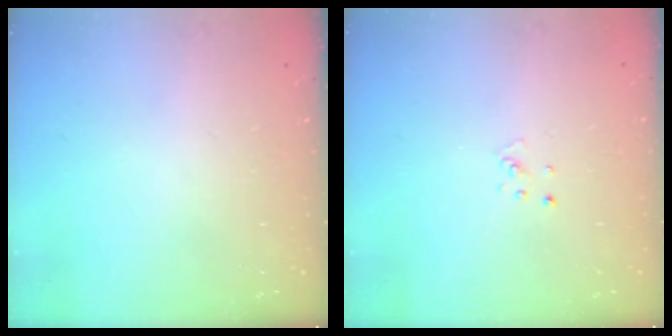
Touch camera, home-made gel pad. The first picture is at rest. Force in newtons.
{"total": 3.1, "press": 3.1, "slide": 0.4}